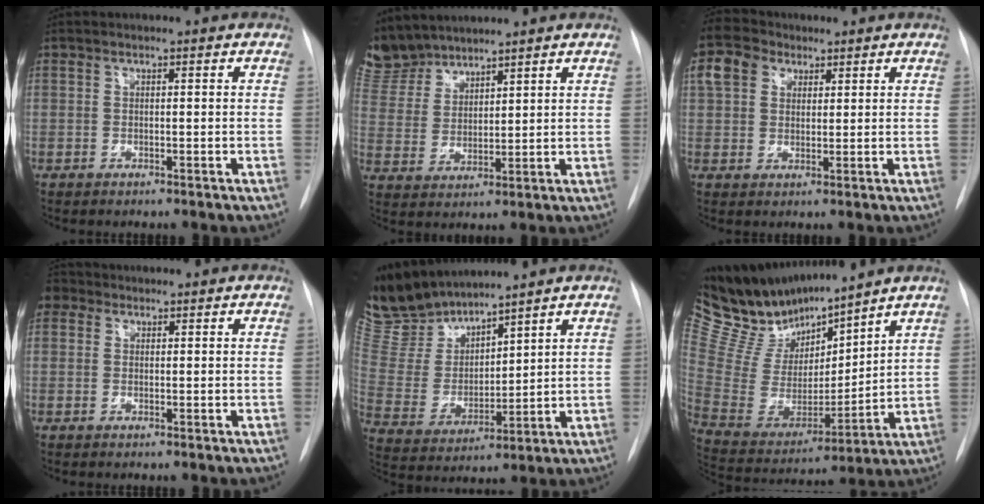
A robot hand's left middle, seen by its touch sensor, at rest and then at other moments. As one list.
[{"total": 8.7, "force": [8.2, 2.4, 1.1], "torque": [-0.031, 0.005, 0.180]}, {"total": 9.0, "force": [5.0, 6.4, 3.8], "torque": [-0.089, 0.033, 0.094]}, {"total": 2.4, "force": [1.3, 2.0, 0.5], "torque": [-0.006, 0.011, 0.019]}, {"total": 12.4, "force": [11.7, 2.8, 2.8], "torque": [-0.072, -0.006, 0.251]}, {"total": 16.7, "force": [15.3, 2.6, 6.1], "torque": [-0.129, -0.013, 0.300]}]